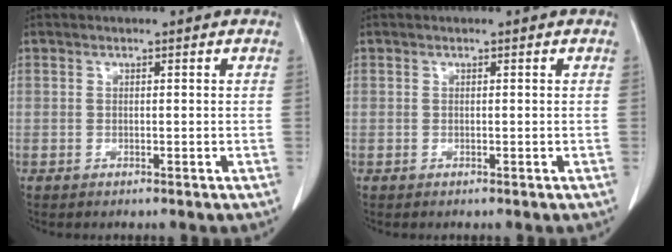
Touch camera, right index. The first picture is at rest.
{"total": 0.0}